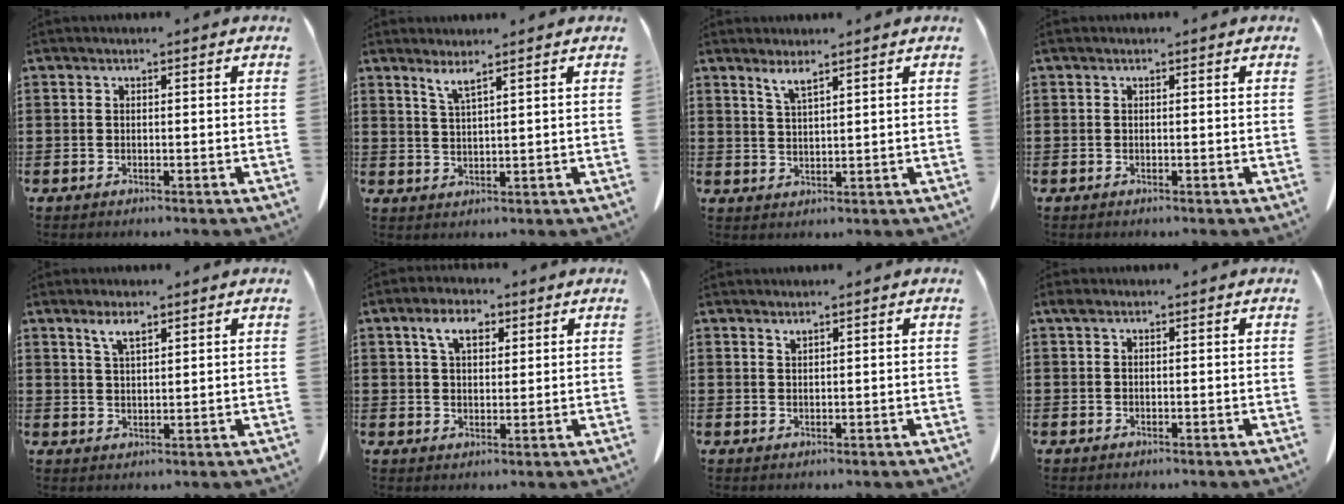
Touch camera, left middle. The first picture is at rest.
{"total": 2.6, "force": [2.1, -0.2, 1.5], "torque": [-0.035, -0.003, 0.040]}
{"total": 2.7, "force": [2.2, 0.1, 1.4], "torque": [-0.033, -0.002, 0.042]}
{"total": 0.0}
{"total": 3.2, "force": [2.3, 0.8, 2.1], "torque": [-0.040, -0.002, 0.040]}
{"total": 5.2, "force": [2.8, 2.9, 3.3], "torque": [-0.070, 0.009, 0.048]}
{"total": 1.0, "force": [0.9, 0.0, 0.4], "torque": [-0.010, -0.005, 0.020]}
{"total": 0.8, "force": [0.4, 0.5, 0.4], "torque": [-0.011, 0.004, 0.007]}